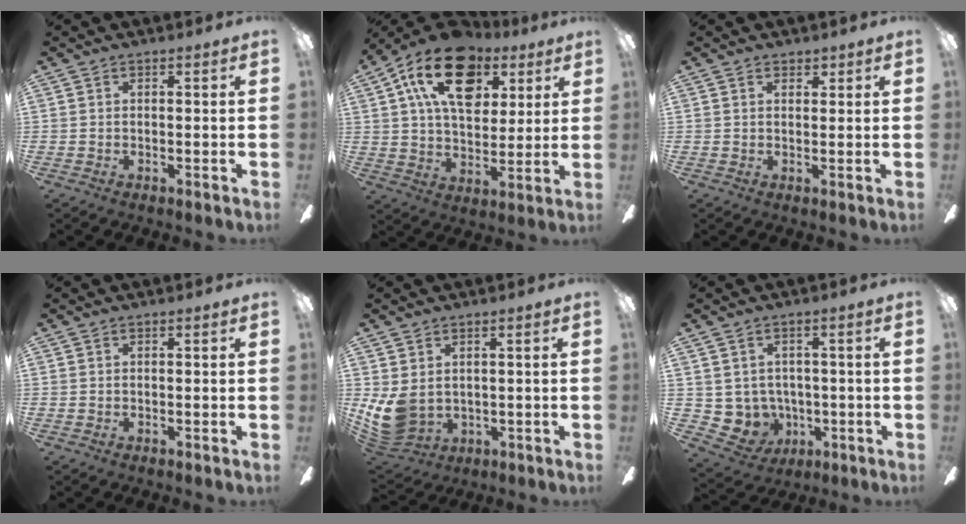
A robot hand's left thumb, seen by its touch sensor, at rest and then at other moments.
{"total": 18.5, "force": [9.0, 11.4, 11.5], "torque": [-0.188, -0.016, 0.158]}
{"total": 1.5, "force": [1.1, 1.0, 0.4], "torque": [-0.001, -0.001, 0.019]}
{"total": 0.0}
{"total": 8.0, "force": [-0.1, 5.9, 5.3], "torque": [-0.131, -0.009, 0.002]}
{"total": 5.3, "force": [0.6, 5.2, 0.7], "torque": [-0.055, -0.014, 0.017]}